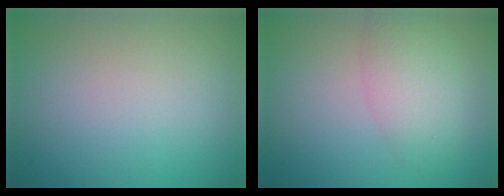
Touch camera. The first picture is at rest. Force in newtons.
{"total": 3.8, "press": 3.8, "slide": 0.1}